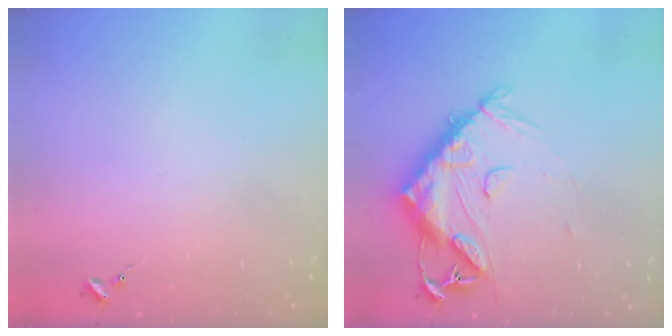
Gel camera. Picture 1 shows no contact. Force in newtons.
{"total": 14.3, "press": 14.2, "slide": 1.3}